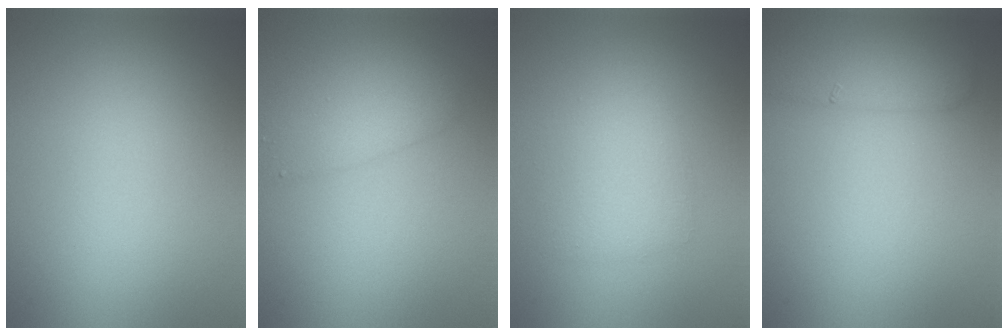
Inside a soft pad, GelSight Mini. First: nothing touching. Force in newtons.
{"total": 2.8, "press": 2.8, "slide": 0.1}
{"total": 2.7, "press": 2.7, "slide": 0.1}
{"total": 3.2, "press": 3.2, "slide": 0.1}